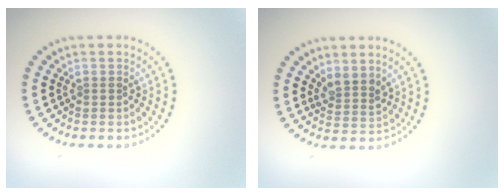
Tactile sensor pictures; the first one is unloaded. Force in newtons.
{"total": 2.3, "press": 1.8, "slide": 1.3}